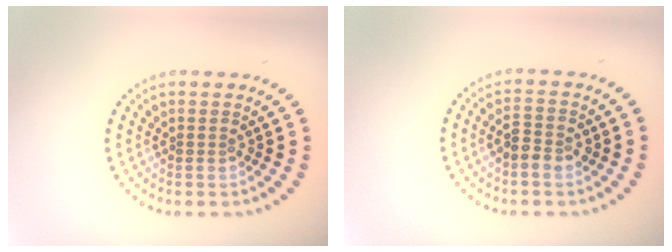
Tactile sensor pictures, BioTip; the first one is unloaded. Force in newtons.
{"total": 2.2, "press": 2.2, "slide": 0.4}